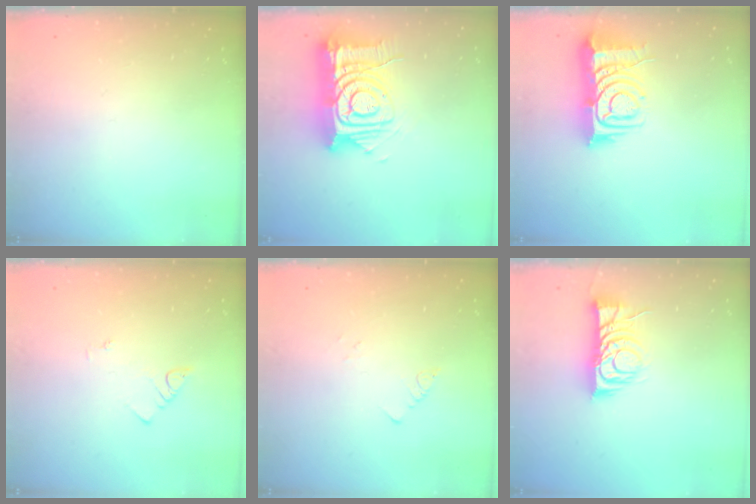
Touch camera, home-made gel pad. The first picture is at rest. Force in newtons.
{"total": 17.1, "press": 17.0, "slide": 1.9}
{"total": 9.5, "press": 9.4, "slide": 1.2}
{"total": 2.1, "press": 2.1, "slide": 0.4}
{"total": 1.3, "press": 1.2, "slide": 0.1}
{"total": 9.2, "press": 9.2, "slide": 0.3}